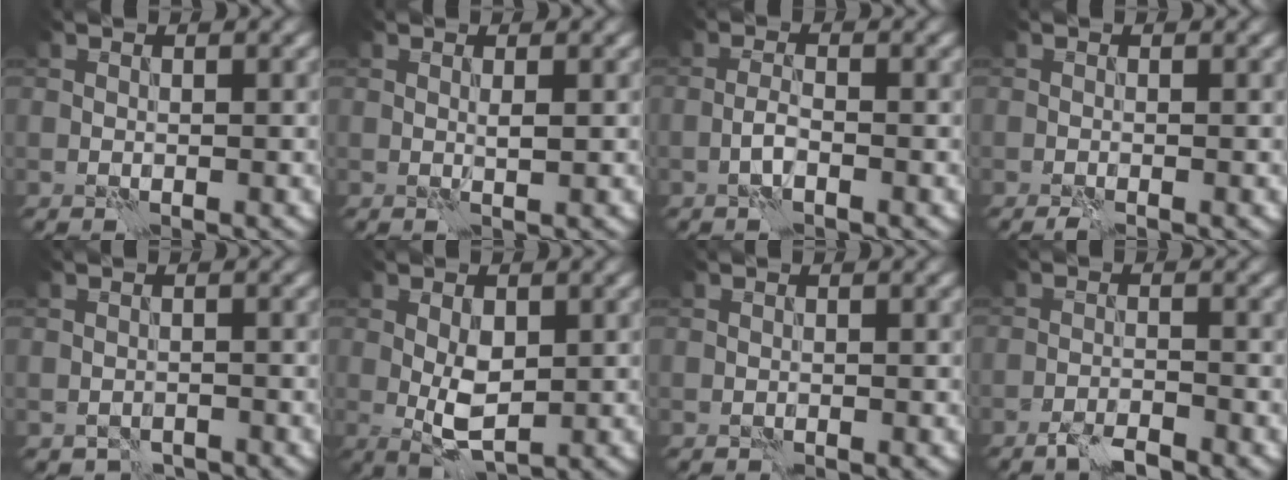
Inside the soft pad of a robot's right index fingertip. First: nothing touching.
{"total": 0.7, "force": [0.3, 0.0, 0.6], "torque": [-0.012, 0.003, 0.004]}
{"total": 1.4, "force": [-0.8, 0.4, 1.1], "torque": [-0.025, 0.007, -0.019]}
{"total": 0.9, "force": [-0.6, 0.1, 0.6], "torque": [-0.011, -0.001, -0.013]}
{"total": 1.5, "force": [-1.3, 0.7, 0.3], "torque": [0.000, -0.004, -0.022]}
{"total": 3.5, "force": [0.0, 1.7, 3.1], "torque": [-0.060, -0.002, 0.002]}
{"total": 0.0}
{"total": 2.4, "force": [-2.0, 0.4, 1.3], "torque": [-0.025, 0.002, -0.043]}